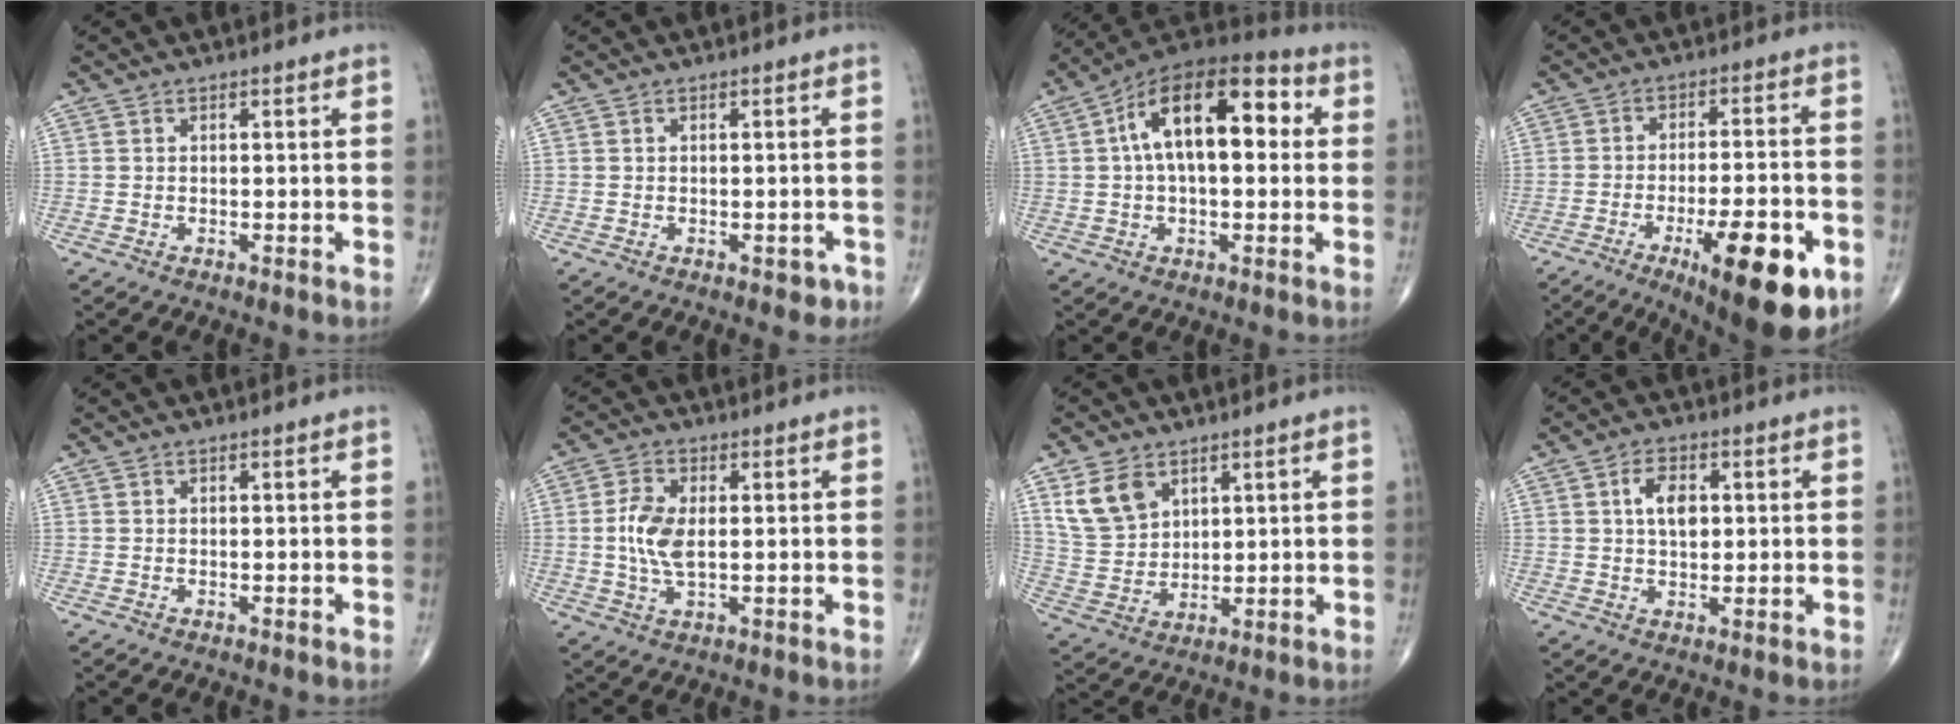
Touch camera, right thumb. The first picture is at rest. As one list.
[{"total": 2.1, "force": [-1.0, 1.2, 1.4], "torque": [-0.002, 0.007, -0.007]}, {"total": 17.7, "force": [3.2, 8.9, 14.9], "torque": [-0.221, 0.039, 0.040]}, {"total": 18.6, "force": [-7.8, 5.7, 15.9], "torque": [-0.189, 0.017, -0.102]}, {"total": 0.0}, {"total": 6.9, "force": [0.2, 3.4, 6.0], "torque": [-0.129, -0.002, 0.002]}, {"total": 8.8, "force": [4.7, 6.0, 4.4], "torque": [-0.073, -0.017, 0.105]}, {"total": 5.8, "force": [1.4, 3.4, 4.5], "torque": [-0.067, -0.002, 0.021]}]